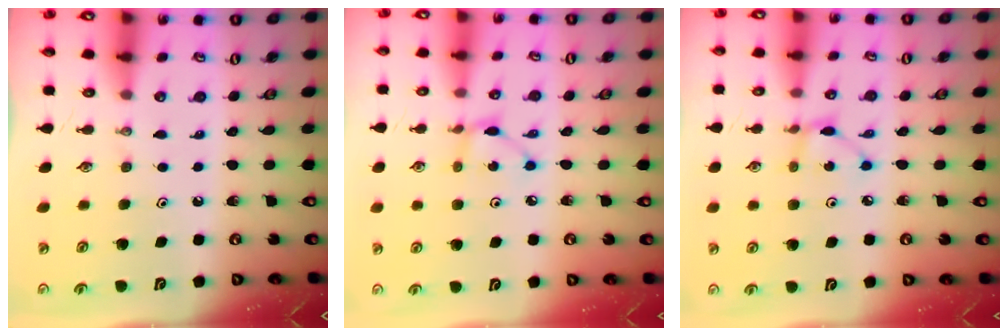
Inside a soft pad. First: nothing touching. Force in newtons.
{"total": 3.9, "press": 3.9, "slide": 0.2}
{"total": 3.9, "press": 3.9, "slide": 0.2}